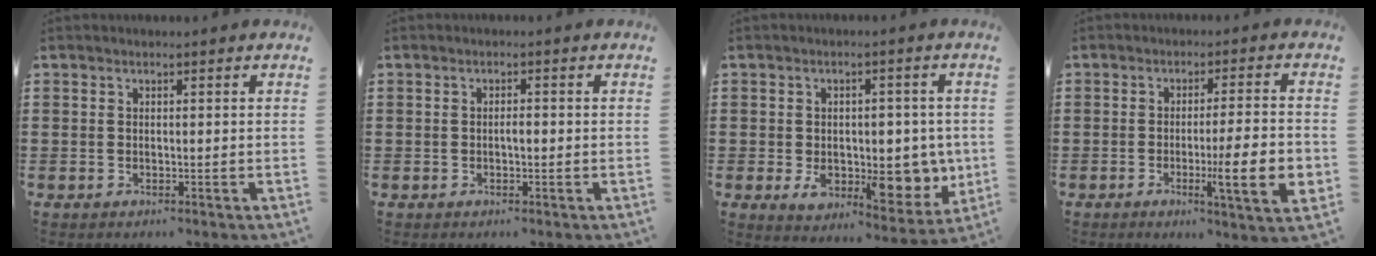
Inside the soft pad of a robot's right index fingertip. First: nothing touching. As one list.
[{"total": 1.3, "force": [-0.3, 0.4, 1.2], "torque": [-0.024, -0.001, -0.005]}, {"total": 9.2, "force": [-1.2, 5.9, 7.0], "torque": [-0.083, 0.000, -0.013]}, {"total": 9.5, "force": [-2.1, 1.2, 9.2], "torque": [-0.140, -0.008, -0.032]}]